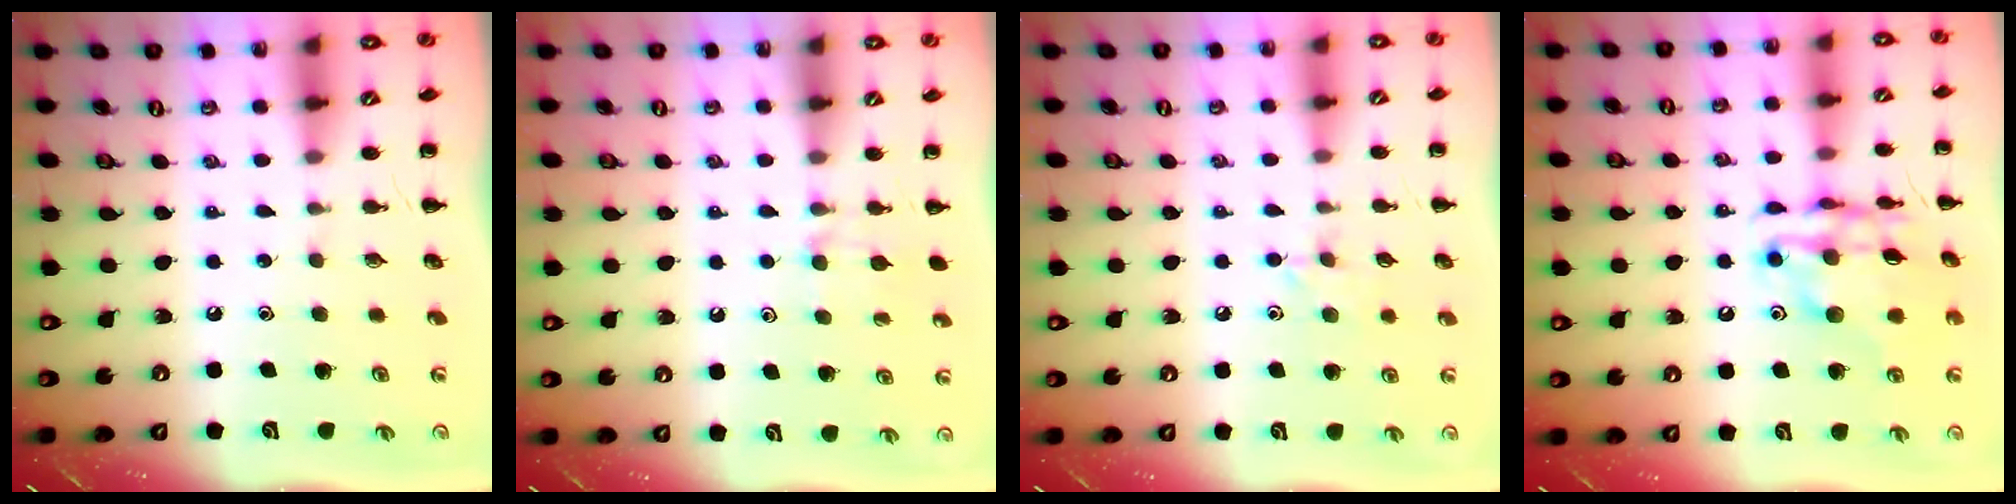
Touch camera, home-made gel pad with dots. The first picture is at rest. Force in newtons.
{"total": 6.3, "press": 6.0, "slide": 1.9}
{"total": 6.1, "press": 5.8, "slide": 1.9}
{"total": 15.4, "press": 15.3, "slide": 1.7}